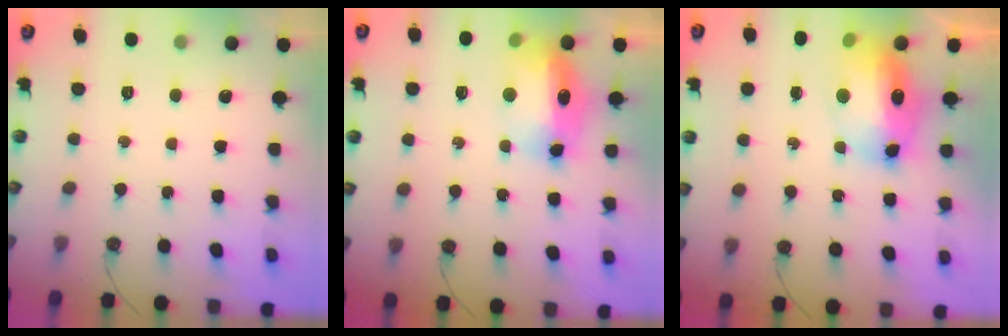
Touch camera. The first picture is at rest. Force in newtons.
{"total": 13.9, "press": 13.6, "slide": 2.6}
{"total": 13.8, "press": 13.8, "slide": 1.5}